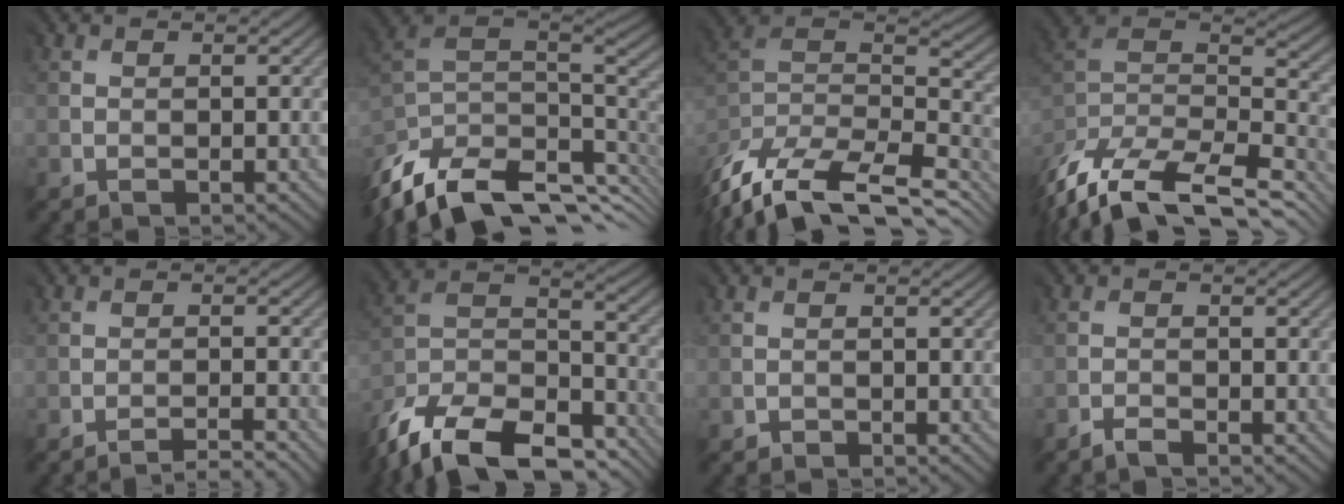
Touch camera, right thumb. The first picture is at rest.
{"total": 11.3, "force": [-5.3, 5.7, 8.2], "torque": [-0.225, -0.032, -0.070]}
{"total": 11.6, "force": [-9.5, 4.1, 5.1], "torque": [-0.152, -0.003, -0.148]}
{"total": 12.7, "force": [-11.0, 4.2, 4.9], "torque": [-0.140, 0.006, -0.165]}
{"total": 2.7, "force": [-2.5, -1.1, -0.4], "torque": [0.011, 0.004, -0.052]}
{"total": 18.4, "force": [-15.9, 6.8, 6.1], "torque": [-0.155, -0.051, -0.247]}
{"total": 0.9, "force": [-0.6, 0.1, -0.6], "torque": [0.014, -0.005, -0.011]}
{"total": 1.5, "force": [-1.5, -0.4, -0.2], "torque": [-0.002, -0.001, -0.030]}